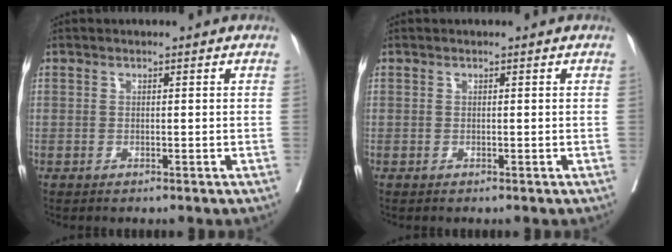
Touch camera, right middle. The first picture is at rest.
{"total": 0.0}